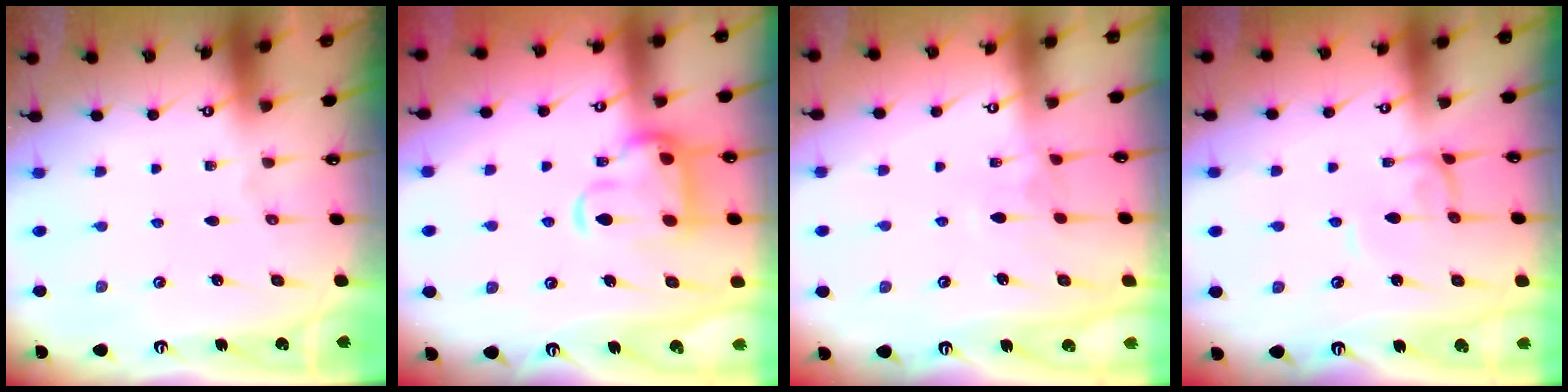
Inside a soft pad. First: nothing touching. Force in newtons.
{"total": 7.0, "press": 6.8, "slide": 1.7}
{"total": 2.0, "press": 1.9, "slide": 0.5}
{"total": 2.2, "press": 2.2, "slide": 0.1}